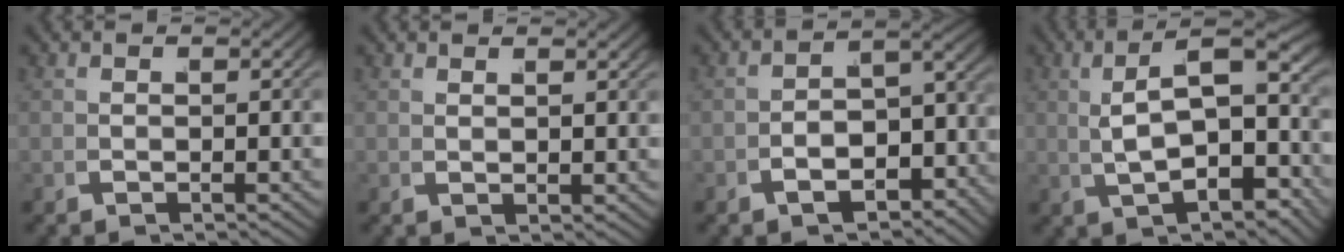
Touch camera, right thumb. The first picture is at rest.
{"total": 1.1, "force": [1.1, -0.1, 0.2], "torque": [0.001, 0.002, 0.023]}
{"total": 5.2, "force": [-3.0, 2.7, 3.2], "torque": [-0.049, -0.011, -0.038]}
{"total": 8.9, "force": [0.4, 4.6, 7.6], "torque": [-0.120, 0.001, 0.014]}